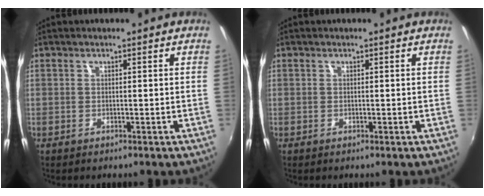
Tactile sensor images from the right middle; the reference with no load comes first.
{"total": 0.0}